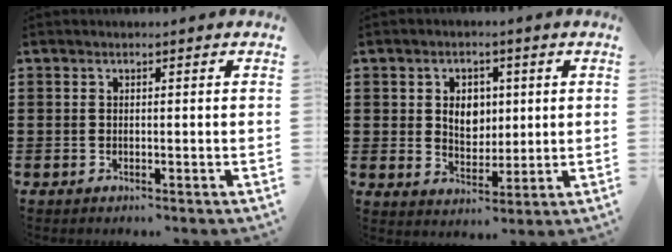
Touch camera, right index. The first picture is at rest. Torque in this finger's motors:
{"motor_torque": [0.92, 0.82, 0.33, 0.08]}